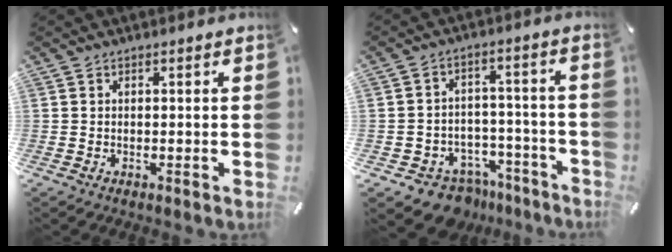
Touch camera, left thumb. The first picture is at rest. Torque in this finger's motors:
{"motor_torque": [0.12, 1.65, 0.18, 0.20, 0.00]}